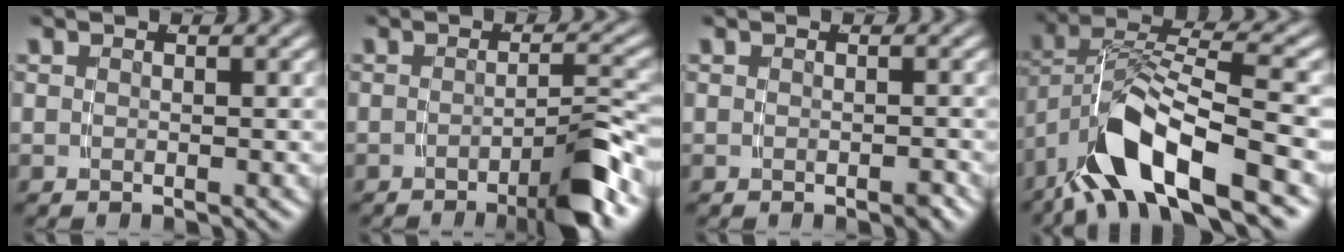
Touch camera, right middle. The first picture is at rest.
{"total": 4.2, "force": [-2.5, -0.1, 3.4], "torque": [-0.037, 0.003, -0.046]}
{"total": 0.6, "force": [-0.5, 0.1, 0.3], "torque": [-0.004, 0.001, -0.009]}
{"total": 7.8, "force": [-2.8, 3.3, 6.5], "torque": [-0.136, -0.011, -0.039]}